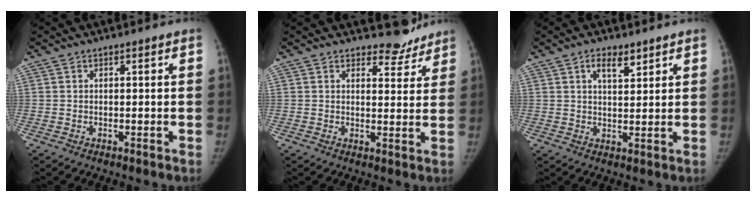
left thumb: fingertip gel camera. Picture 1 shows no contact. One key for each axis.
{"total": 4.9, "fx": 4.4, "fy": 2.1, "fz": 0.0, "tx": 0.029, "ty": -0.038, "tz": 0.052}
{"total": 4.5, "fx": 2.8, "fy": 2.0, "fz": 2.9, "tx": -0.033, "ty": -0.017, "tz": 0.046}